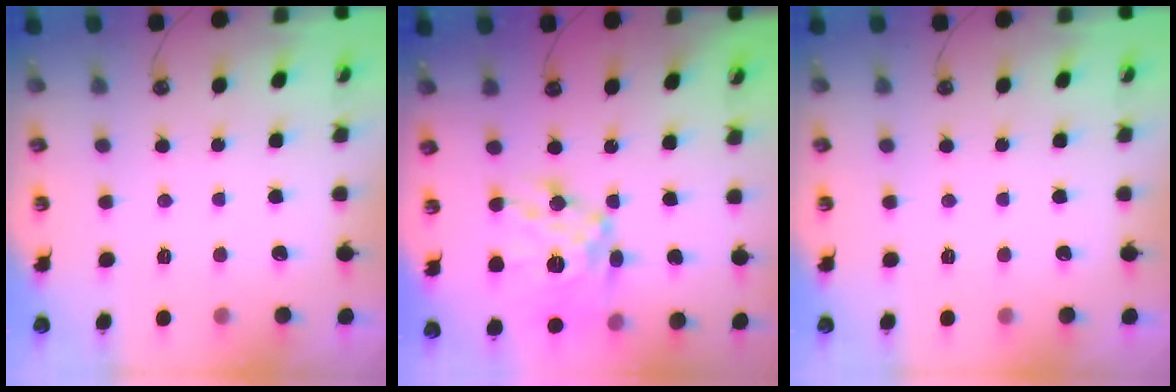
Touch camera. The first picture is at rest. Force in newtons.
{"total": 18.0, "press": 18.0, "slide": 1.6}
{"total": 0.0}